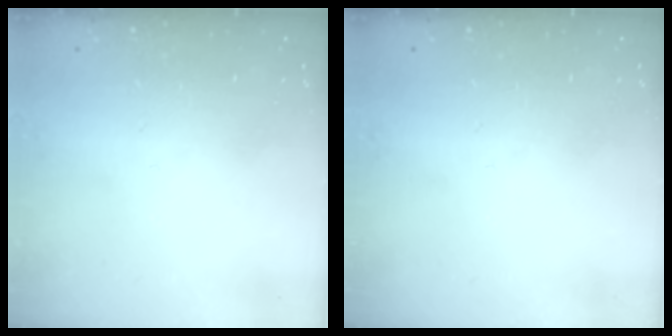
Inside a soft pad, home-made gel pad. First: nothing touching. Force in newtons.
{"total": 0.0}